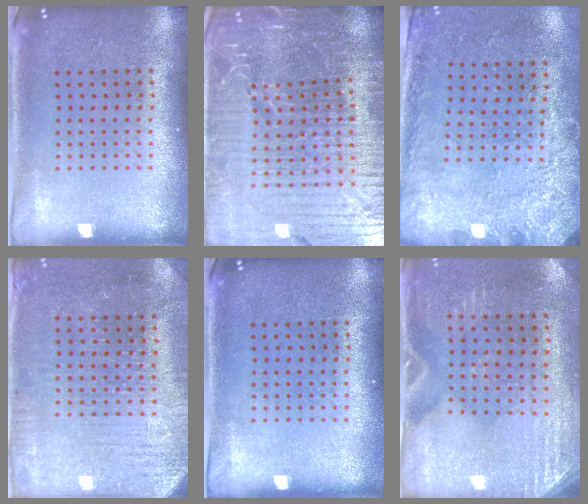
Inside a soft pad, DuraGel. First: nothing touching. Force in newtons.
{"total": 7.1, "press": 6.2, "slide": 3.5}
{"total": 2.7, "press": 2.0, "slide": 1.8}
{"total": 2.9, "press": 2.8, "slide": 0.7}
{"total": 0.0}
{"total": 2.9, "press": 2.5, "slide": 1.3}